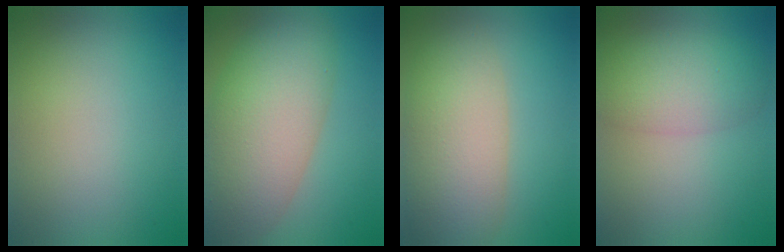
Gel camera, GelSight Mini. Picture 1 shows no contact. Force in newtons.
{"total": 10.6, "press": 10.6, "slide": 0.3}
{"total": 8.1, "press": 8.1, "slide": 0.8}
{"total": 5.1, "press": 5.1, "slide": 0.1}